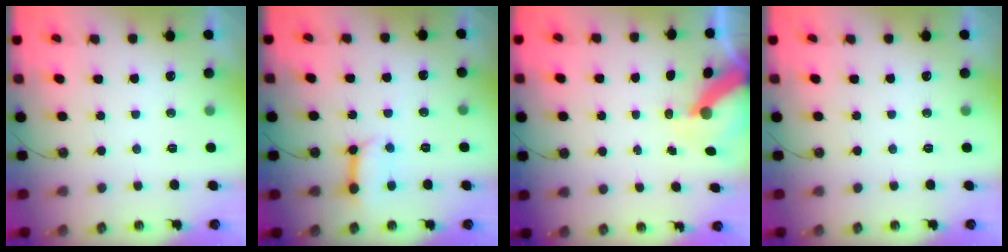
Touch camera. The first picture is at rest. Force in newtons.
{"total": 8.6, "press": 8.6, "slide": 0.4}
{"total": 8.4, "press": 8.3, "slide": 1.0}
{"total": 0.0}